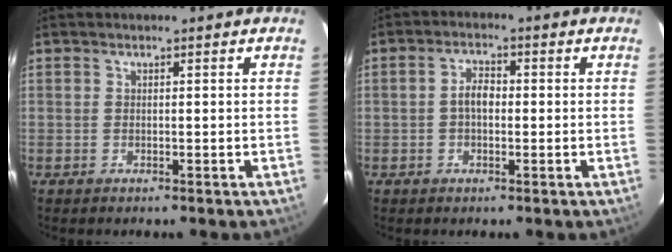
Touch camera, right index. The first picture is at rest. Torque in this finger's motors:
{"motor_torque": [0.32, -0.02, 0.16, 0.04]}